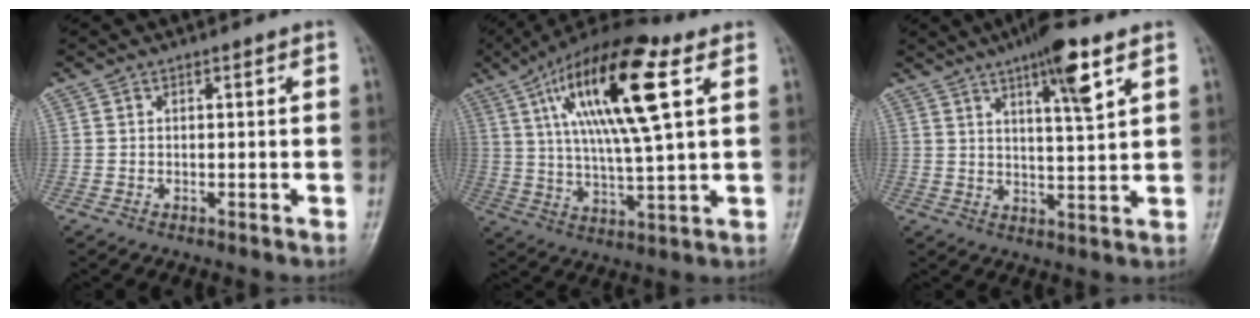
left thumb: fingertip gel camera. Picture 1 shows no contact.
{"total": 20.3, "force": [7.5, 5.2, 18.2], "torque": [-0.325, -0.005, 0.125]}
{"total": 9.6, "force": [5.2, 1.4, 7.9], "torque": [-0.123, -0.023, 0.082]}